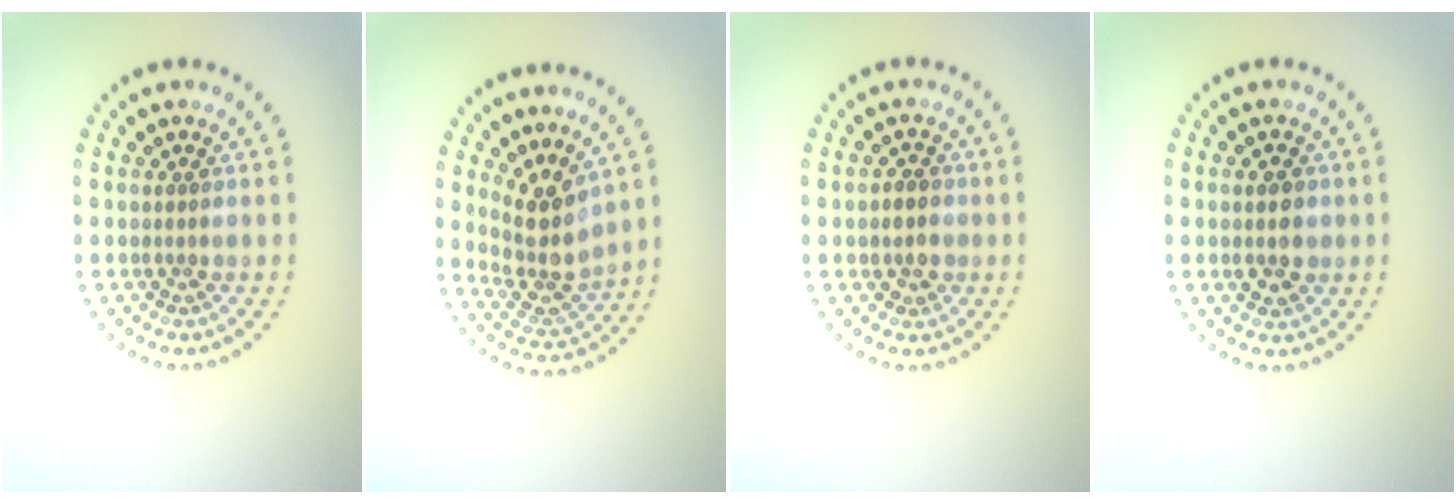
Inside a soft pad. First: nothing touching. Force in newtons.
{"total": 4.1, "press": 3.2, "slide": 2.5}
{"total": 1.6, "press": 1.6, "slide": 0.5}
{"total": 3.1, "press": 3.1, "slide": 0.4}